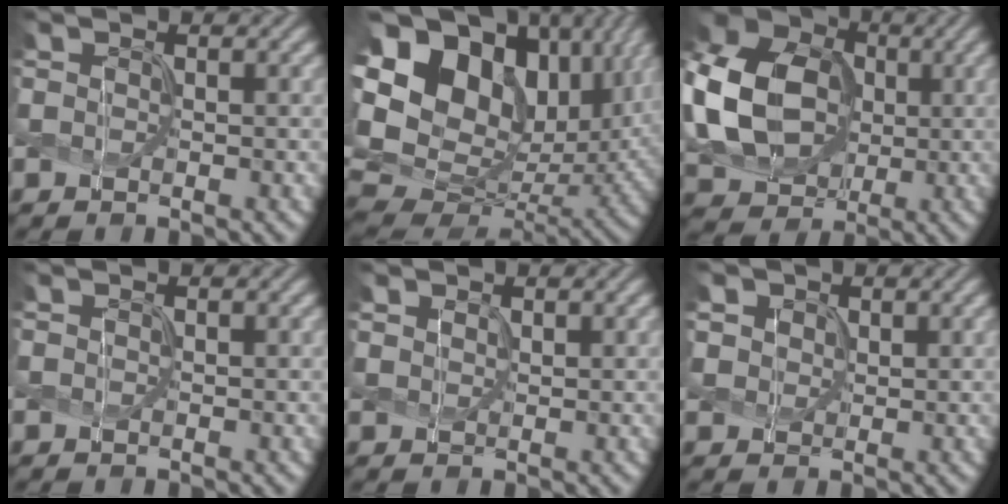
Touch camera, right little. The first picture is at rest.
{"total": 20.2, "force": [7.1, 14.1, 12.6], "torque": [-0.257, 0.038, 0.153]}
{"total": 13.5, "force": [0.3, 10.6, 8.4], "torque": [-0.197, 0.007, 0.000]}
{"total": 0.0}
{"total": 0.9, "force": [0.7, 0.4, 0.1], "torque": [-0.004, 0.001, 0.017]}
{"total": 2.7, "force": [1.5, 2.0, 1.0], "torque": [-0.036, 0.007, 0.029]}